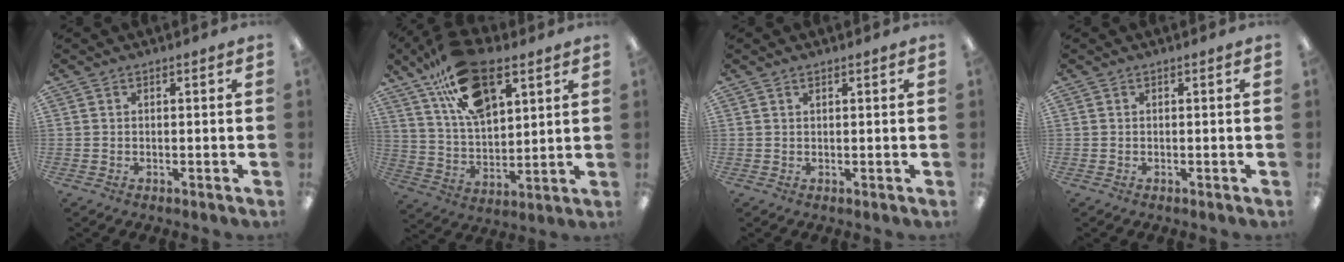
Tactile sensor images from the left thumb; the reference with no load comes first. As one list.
[{"total": 18.5, "force": [11.3, 9.2, 11.4], "torque": [-0.200, -0.042, 0.203]}, {"total": 0.9, "force": [0.6, 0.3, 0.5], "torque": [-0.012, 0.002, 0.011]}, {"total": 0.0}]